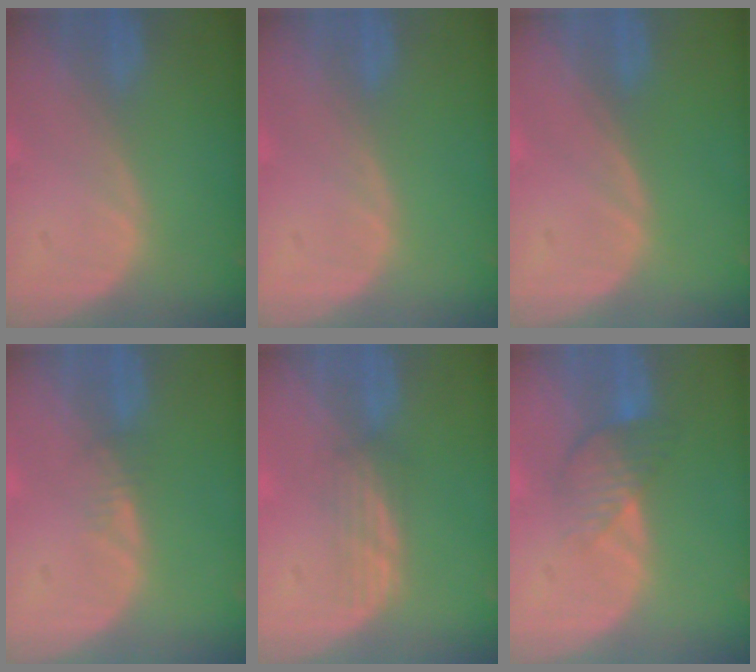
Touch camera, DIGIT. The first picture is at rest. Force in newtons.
{"total": 0.0}
{"total": 0.0}
{"total": 1.3, "press": 1.2, "slide": 0.2}
{"total": 2.4, "press": 2.3, "slide": 0.6}
{"total": 4.5, "press": 3.9, "slide": 2.3}